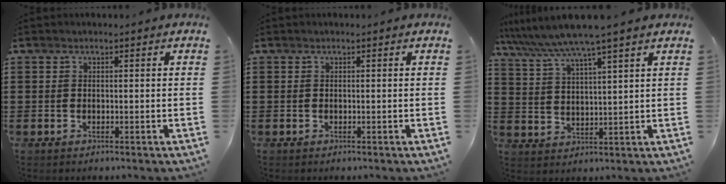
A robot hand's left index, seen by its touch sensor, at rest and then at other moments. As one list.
[{"total": 0.0}, {"total": 6.5, "force": [5.5, -0.8, 3.5], "torque": [-0.086, -0.030, 0.092]}]